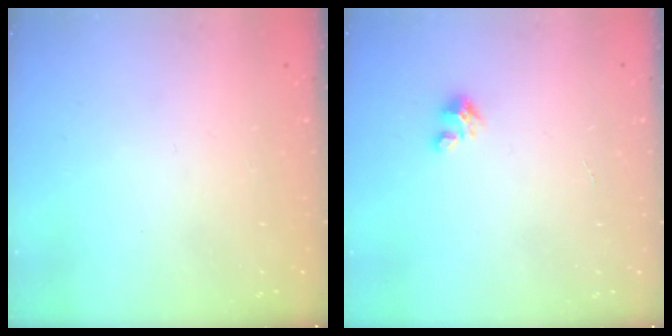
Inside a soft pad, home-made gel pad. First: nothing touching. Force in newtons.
{"total": 3.6, "press": 3.5, "slide": 0.2}